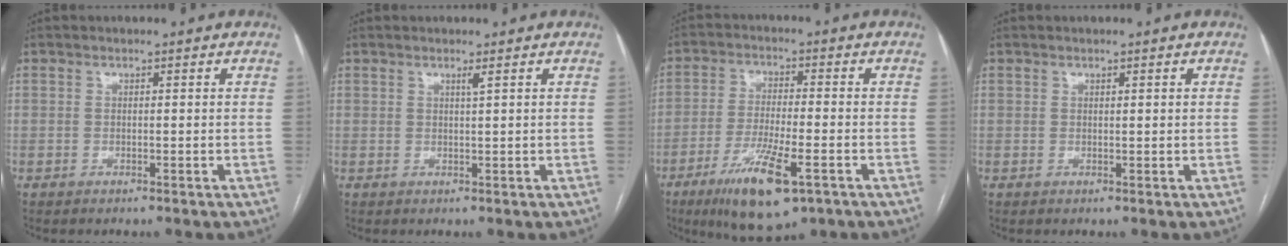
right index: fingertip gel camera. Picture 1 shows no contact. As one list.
[{"total": 0.9, "force": [0.6, -0.3, 0.6], "torque": [-0.017, -0.006, 0.013]}, {"total": 11.9, "force": [-6.1, 2.5, 9.9], "torque": [-0.184, -0.027, -0.098]}, {"total": 0.6, "force": [0.3, 0.1, 0.5], "torque": [-0.011, 0.002, 0.005]}]